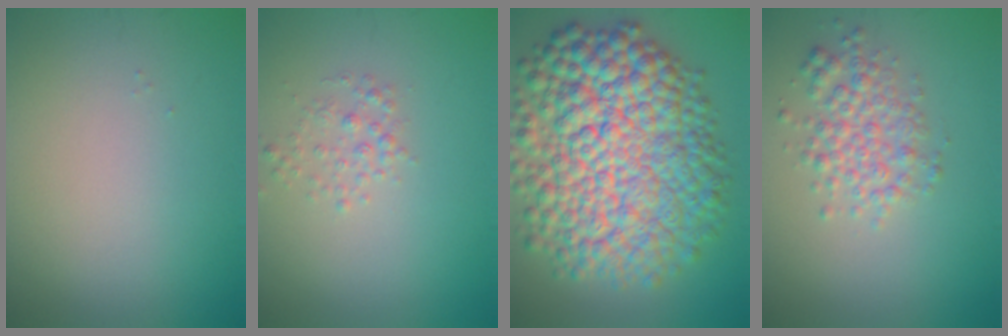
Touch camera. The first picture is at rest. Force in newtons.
{"total": 1.5, "press": 1.5, "slide": 0.0}
{"total": 14.6, "press": 14.6, "slide": 0.2}
{"total": 3.3, "press": 3.3, "slide": 0.1}